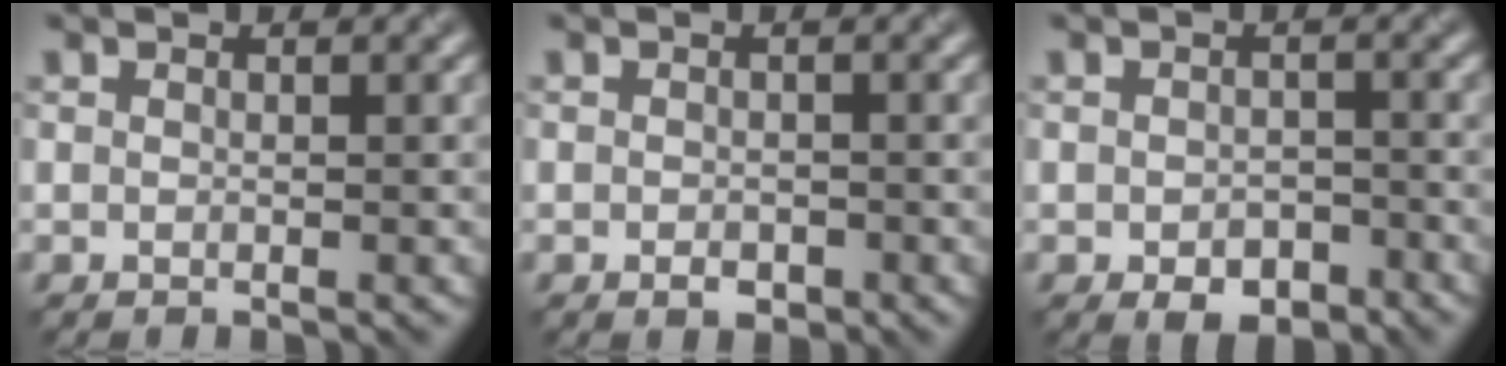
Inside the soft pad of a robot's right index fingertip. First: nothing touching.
{"total": 1.2, "force": [-0.5, 0.8, 0.7], "torque": [-0.012, -0.002, -0.009]}
{"total": 2.9, "force": [-1.3, 1.8, 1.8], "torque": [-0.025, -0.006, -0.021]}